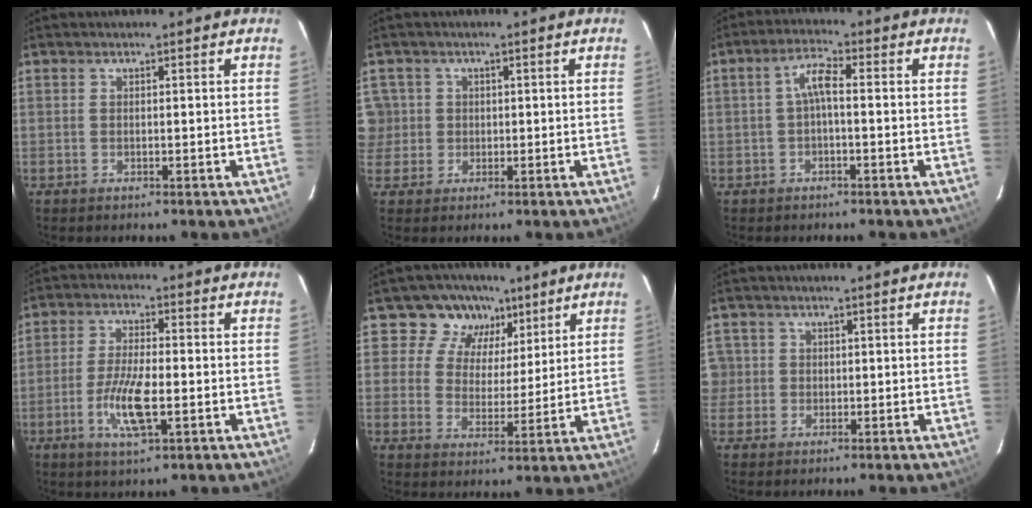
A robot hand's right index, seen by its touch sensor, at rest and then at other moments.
{"total": 5.7, "force": [0.5, 5.6, 1.0], "torque": [-0.017, 0.020, 0.015]}
{"total": 3.8, "force": [-0.5, 1.0, 3.6], "torque": [-0.074, 0.013, -0.010]}
{"total": 8.6, "force": [-2.6, 2.3, 7.9], "torque": [-0.160, -0.006, -0.052]}
{"total": 8.9, "force": [5.2, 7.0, 1.8], "torque": [-0.023, 0.000, 0.078]}
{"total": 3.8, "force": [-0.1, 3.8, 0.4], "torque": [0.006, 0.019, 0.004]}